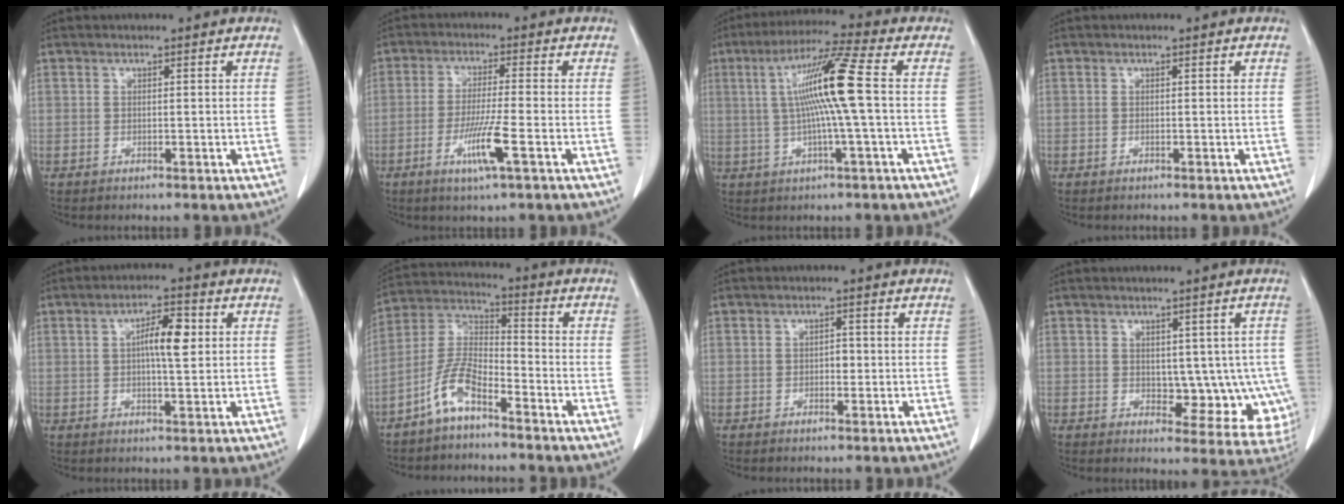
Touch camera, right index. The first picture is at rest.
{"total": 7.0, "force": [-2.9, -0.3, 6.3], "torque": [-0.121, -0.015, -0.053]}
{"total": 11.1, "force": [0.9, -1.1, 11.0], "torque": [-0.204, 0.011, 0.012]}
{"total": 0.0}
{"total": 5.7, "force": [1.0, 1.3, 5.4], "torque": [-0.095, 0.011, 0.016]}
{"total": 7.9, "force": [-5.3, 2.2, 5.4], "torque": [-0.127, 0.006, -0.111]}
{"total": 1.3, "force": [-0.2, 0.9, 1.0], "torque": [-0.011, 0.004, -0.003]}
{"total": 9.1, "force": [-0.7, 5.5, 7.2], "torque": [-0.060, 0.008, 0.006]}